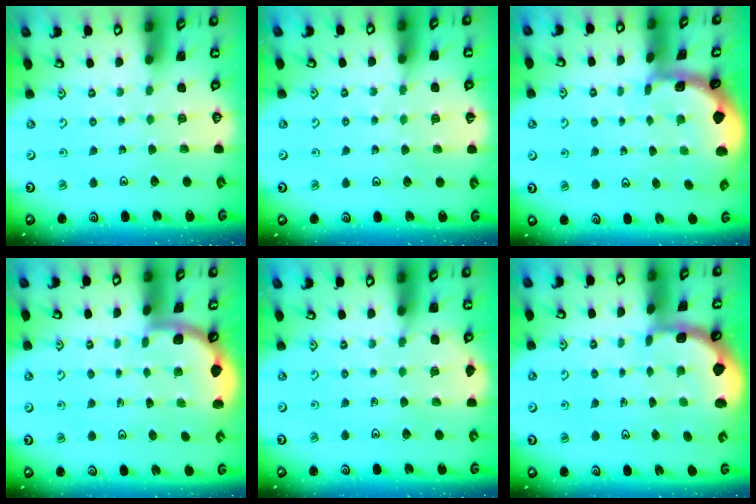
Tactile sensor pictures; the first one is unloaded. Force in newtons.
{"total": 3.0, "press": 2.9, "slide": 0.6}
{"total": 2.3, "press": 2.3, "slide": 0.3}
{"total": 1.8, "press": 1.7, "slide": 0.0}
{"total": 5.8, "press": 5.7, "slide": 1.2}
{"total": 1.8, "press": 1.8, "slide": 0.3}